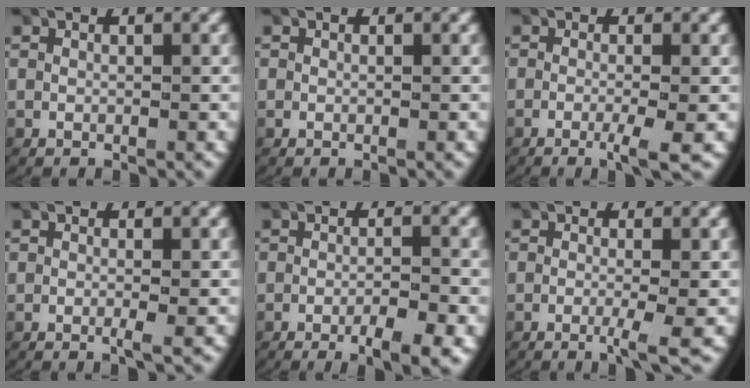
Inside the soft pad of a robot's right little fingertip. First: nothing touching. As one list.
[{"total": 0.0}, {"total": 2.7, "force": [-1.3, 0.1, 2.3], "torque": [-0.034, -0.003, -0.027]}, {"total": 1.0, "force": [-0.3, 0.0, 1.0], "torque": [-0.014, 0.001, -0.011]}, {"total": 3.7, "force": [-2.2, 0.8, 2.9], "torque": [-0.038, 0.001, -0.041]}, {"total": 2.5, "force": [-1.1, 0.0, 2.2], "torque": [-0.031, -0.003, -0.025]}]